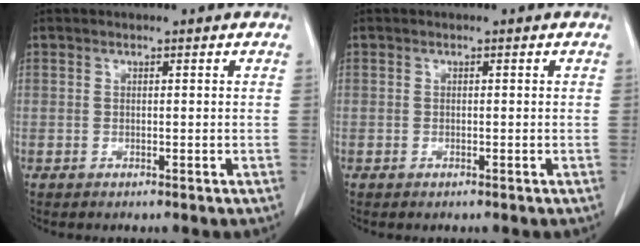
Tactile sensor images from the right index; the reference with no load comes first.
{"total": 0.0}